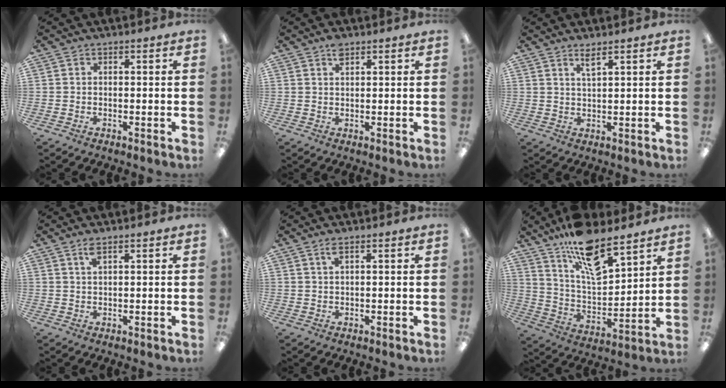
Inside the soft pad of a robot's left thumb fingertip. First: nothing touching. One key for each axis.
{"total": 2.5, "fx": 1.7, "fy": 1.0, "fz": 1.5, "tx": -0.025, "ty": -0.002, "tz": 0.029}
{"total": 2.9, "fx": 2.3, "fy": 0.3, "fz": 1.8, "tx": -0.040, "ty": 0.001, "tz": 0.041}
{"total": 2.4, "fx": 1.6, "fy": 0.6, "fz": 1.7, "tx": -0.039, "ty": 0.003, "tz": 0.028}
{"total": 2.0, "fx": 1.2, "fy": 0.4, "fz": 1.5, "tx": -0.034, "ty": 0.004, "tz": 0.019}
{"total": 16.2, "fx": 11.8, "fy": 5.8, "fz": 9.4, "tx": -0.165, "ty": -0.070, "tz": 0.204}